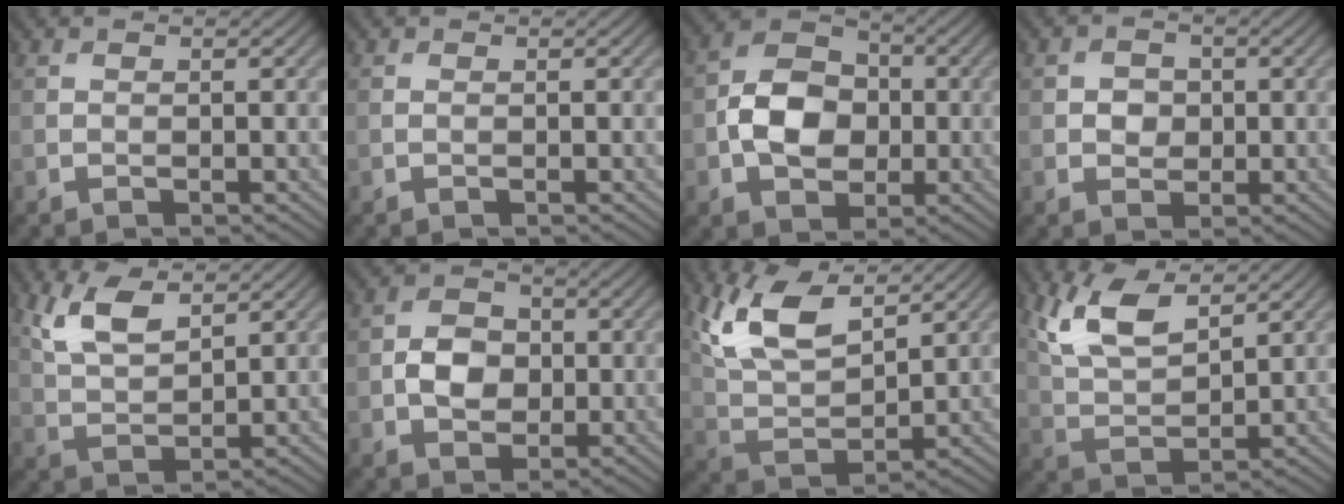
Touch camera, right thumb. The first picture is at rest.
{"total": 0.0}
{"total": 8.1, "force": [-1.0, 6.1, 5.2], "torque": [-0.102, 0.003, -0.028]}
{"total": 2.6, "force": [0.0, 2.3, 1.1], "torque": [-0.023, -0.001, -0.007]}
{"total": 6.4, "force": [3.7, 2.6, 4.5], "torque": [-0.109, 0.001, 0.077]}
{"total": 4.8, "force": [-0.5, 3.8, 2.9], "torque": [-0.052, 0.000, -0.013]}
{"total": 11.0, "force": [6.0, 4.8, 7.9], "torque": [-0.180, 0.007, 0.122]}
{"total": 8.8, "force": [4.9, 3.7, 6.3], "torque": [-0.148, 0.004, 0.102]}